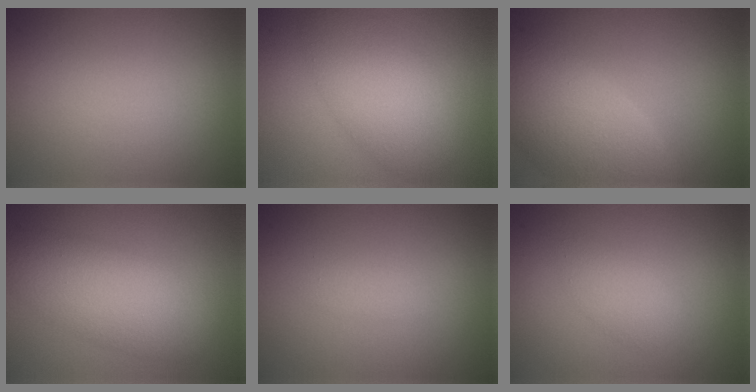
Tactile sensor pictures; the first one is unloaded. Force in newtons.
{"total": 5.4, "press": 5.4, "slide": 0.3}
{"total": 6.8, "press": 6.8, "slide": 0.6}
{"total": 5.5, "press": 5.5, "slide": 0.2}
{"total": 0.8, "press": 0.8, "slide": 0.0}
{"total": 1.6, "press": 1.6, "slide": 0.1}